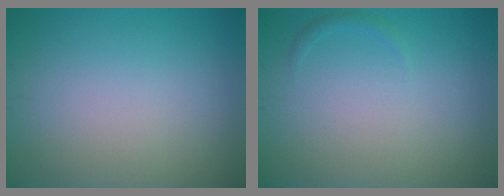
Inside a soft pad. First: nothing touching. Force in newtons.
{"total": 0.6, "press": 0.6, "slide": 0.0}